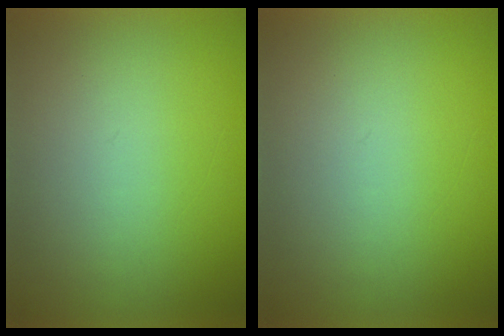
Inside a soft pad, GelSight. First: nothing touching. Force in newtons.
{"total": 1.1}